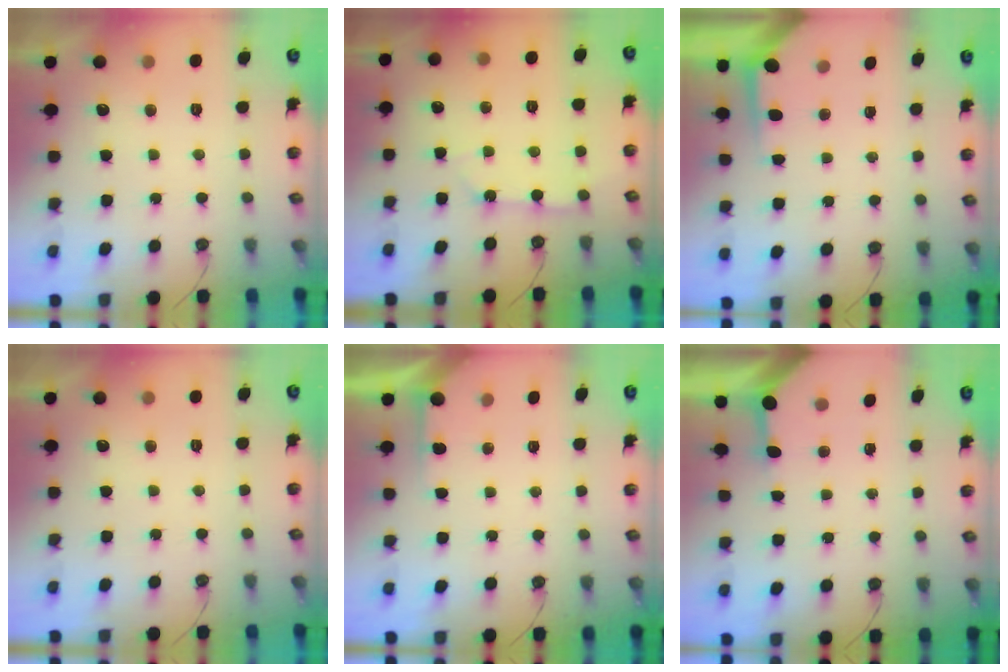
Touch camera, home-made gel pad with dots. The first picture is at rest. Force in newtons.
{"total": 3.2, "press": 3.2, "slide": 0.5}
{"total": 3.3, "press": 3.3, "slide": 0.4}
{"total": 0.0}
{"total": 2.9, "press": 2.9, "slide": 0.2}
{"total": 3.2, "press": 3.1, "slide": 0.3}